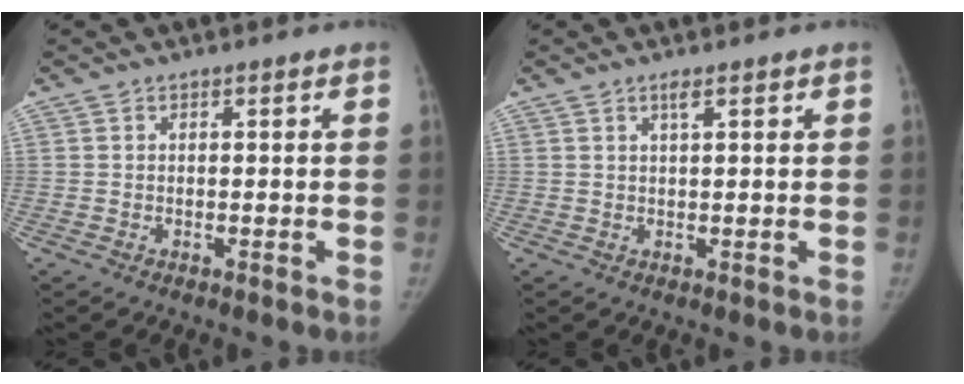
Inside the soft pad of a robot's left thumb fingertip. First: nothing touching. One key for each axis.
{"total": 1.7, "fx": 1.0, "fy": 0.3, "fz": 1.3, "tx": -0.021, "ty": 0.001, "tz": 0.018}